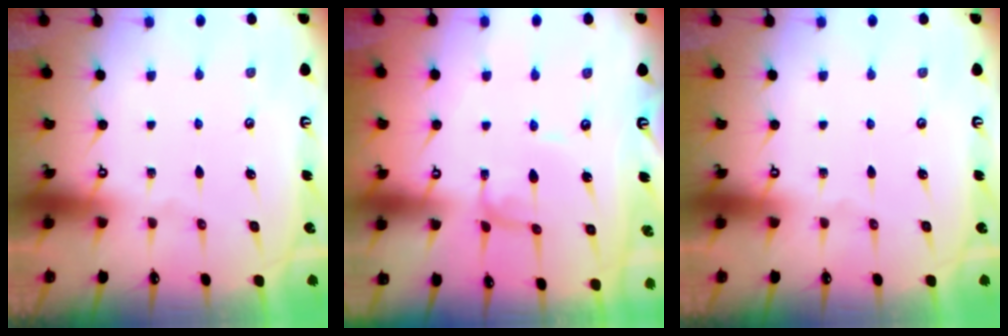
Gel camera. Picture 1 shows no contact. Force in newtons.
{"total": 2.2, "press": 2.2, "slide": 0.1}
{"total": 0.0}